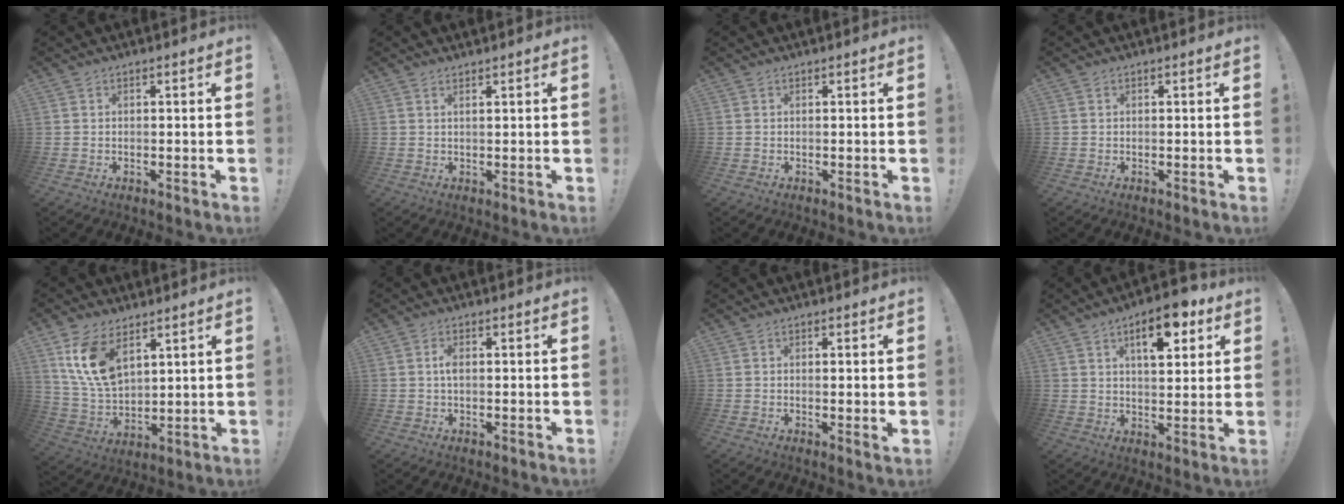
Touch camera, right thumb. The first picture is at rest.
{"total": 1.0, "force": [0.7, -0.4, 0.6], "torque": [-0.012, -0.001, 0.013]}
{"total": 0.0}
{"total": 0.0}
{"total": 13.1, "force": [7.0, 7.4, 8.3], "torque": [-0.174, -0.035, 0.133]}
{"total": 2.2, "force": [0.0, 0.9, 2.0], "torque": [-0.035, 0.003, -0.003]}
{"total": 1.7, "force": [0.4, -0.1, 1.7], "torque": [-0.017, -0.006, 0.003]}
{"total": 11.4, "force": [5.8, 4.8, 8.6], "torque": [-0.110, -0.023, 0.094]}